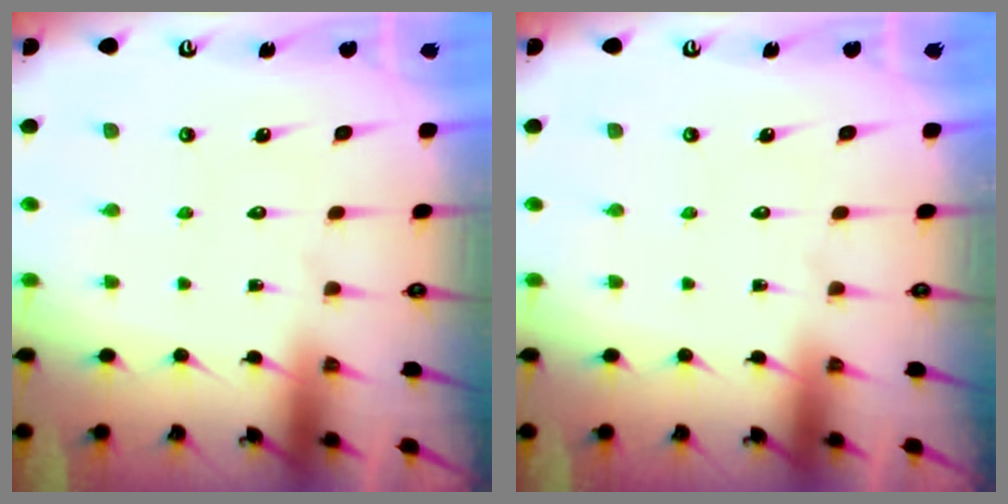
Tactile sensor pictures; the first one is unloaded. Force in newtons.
{"total": 0.0}